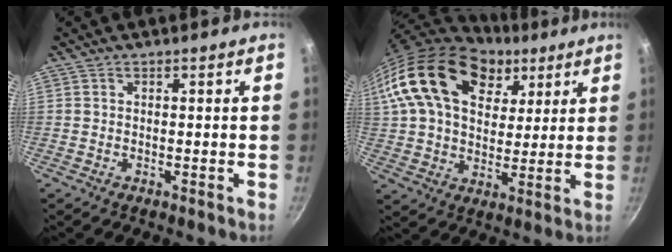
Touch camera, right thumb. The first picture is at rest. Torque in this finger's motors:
{"motor_torque": [-1.47, 2.61, 1.09, -0.45, 0.47]}